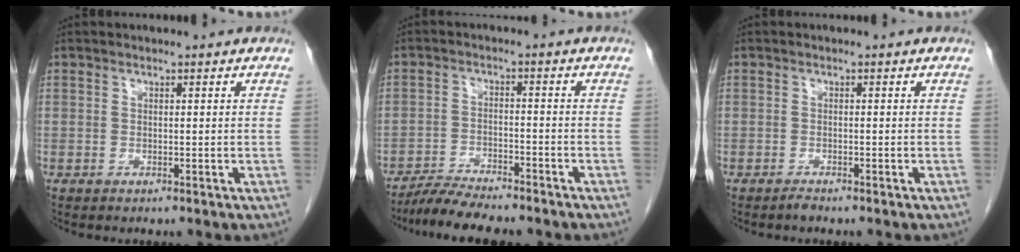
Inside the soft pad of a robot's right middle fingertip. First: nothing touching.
{"total": 7.1, "force": [-6.4, 0.6, 3.0], "torque": [-0.050, -0.016, -0.108]}
{"total": 0.8, "force": [-0.7, 0.0, 0.2], "torque": [-0.006, -0.001, -0.011]}